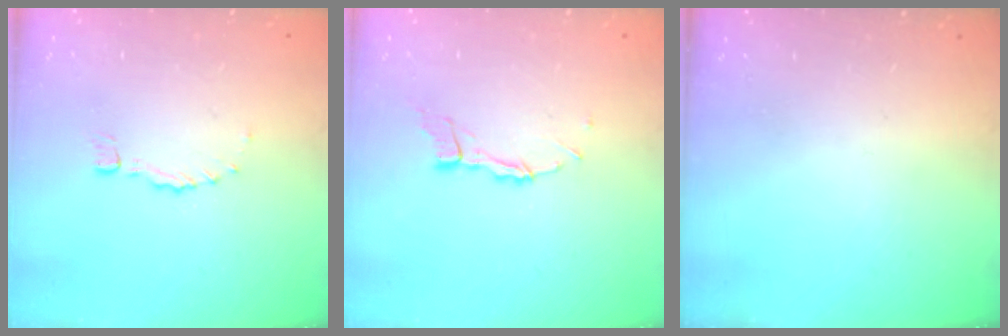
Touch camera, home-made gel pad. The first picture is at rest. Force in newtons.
{"total": 5.9, "press": 5.9, "slide": 0.2}
{"total": 0.0}